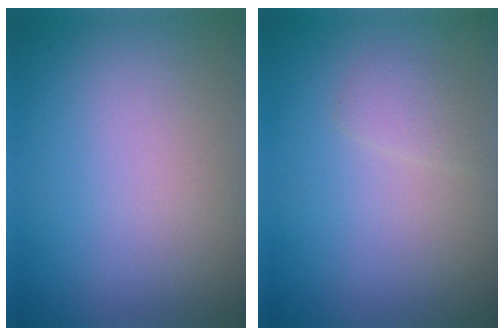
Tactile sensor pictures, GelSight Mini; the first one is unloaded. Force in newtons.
{"total": 1.1, "press": 1.1, "slide": 0.1}